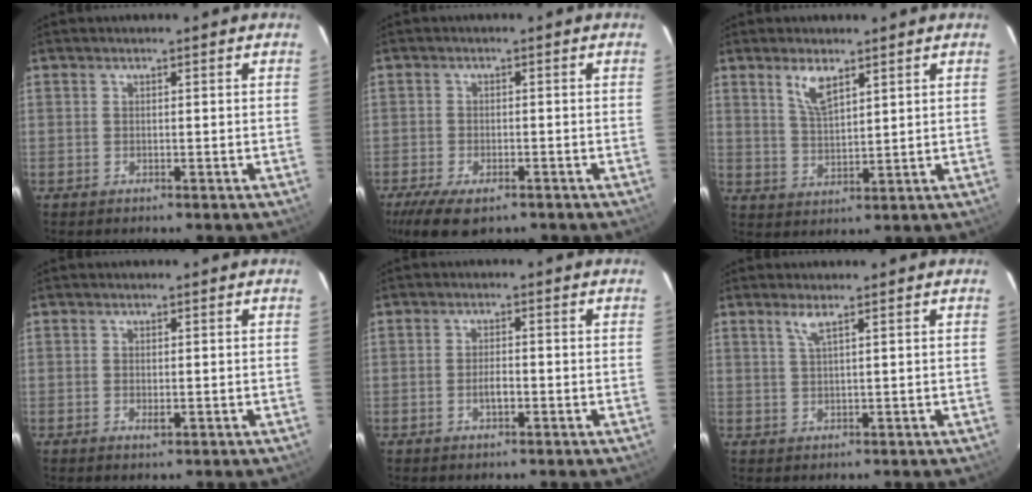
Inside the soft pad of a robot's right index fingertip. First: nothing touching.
{"total": 9.0, "force": [-6.0, 3.9, 5.4], "torque": [-0.130, -0.031, -0.103]}
{"total": 5.4, "force": [3.4, 1.9, 3.8], "torque": [-0.072, -0.001, 0.069]}
{"total": 1.4, "force": [-0.4, 0.7, 1.2], "torque": [-0.023, -0.002, -0.005]}
{"total": 2.5, "force": [-0.9, 1.0, 2.1], "torque": [-0.039, -0.001, -0.016]}
{"total": 2.1, "force": [1.3, -0.2, 1.7], "torque": [-0.035, 0.000, 0.028]}